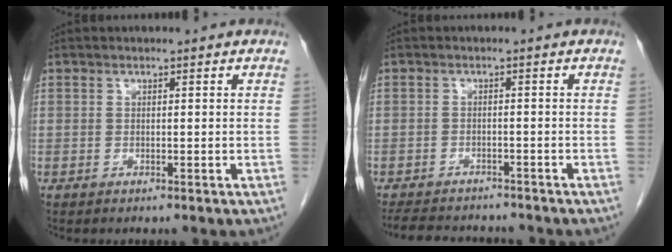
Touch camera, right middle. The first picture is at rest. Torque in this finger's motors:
{"motor_torque": [0.70, -0.61, 0.00, 0.00]}